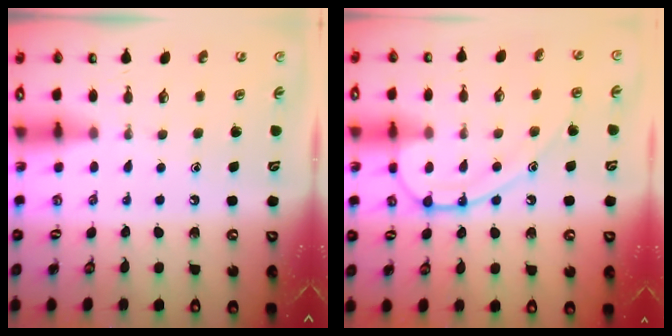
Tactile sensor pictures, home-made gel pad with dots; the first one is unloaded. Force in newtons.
{"total": 11.6, "press": 11.6, "slide": 0.6}